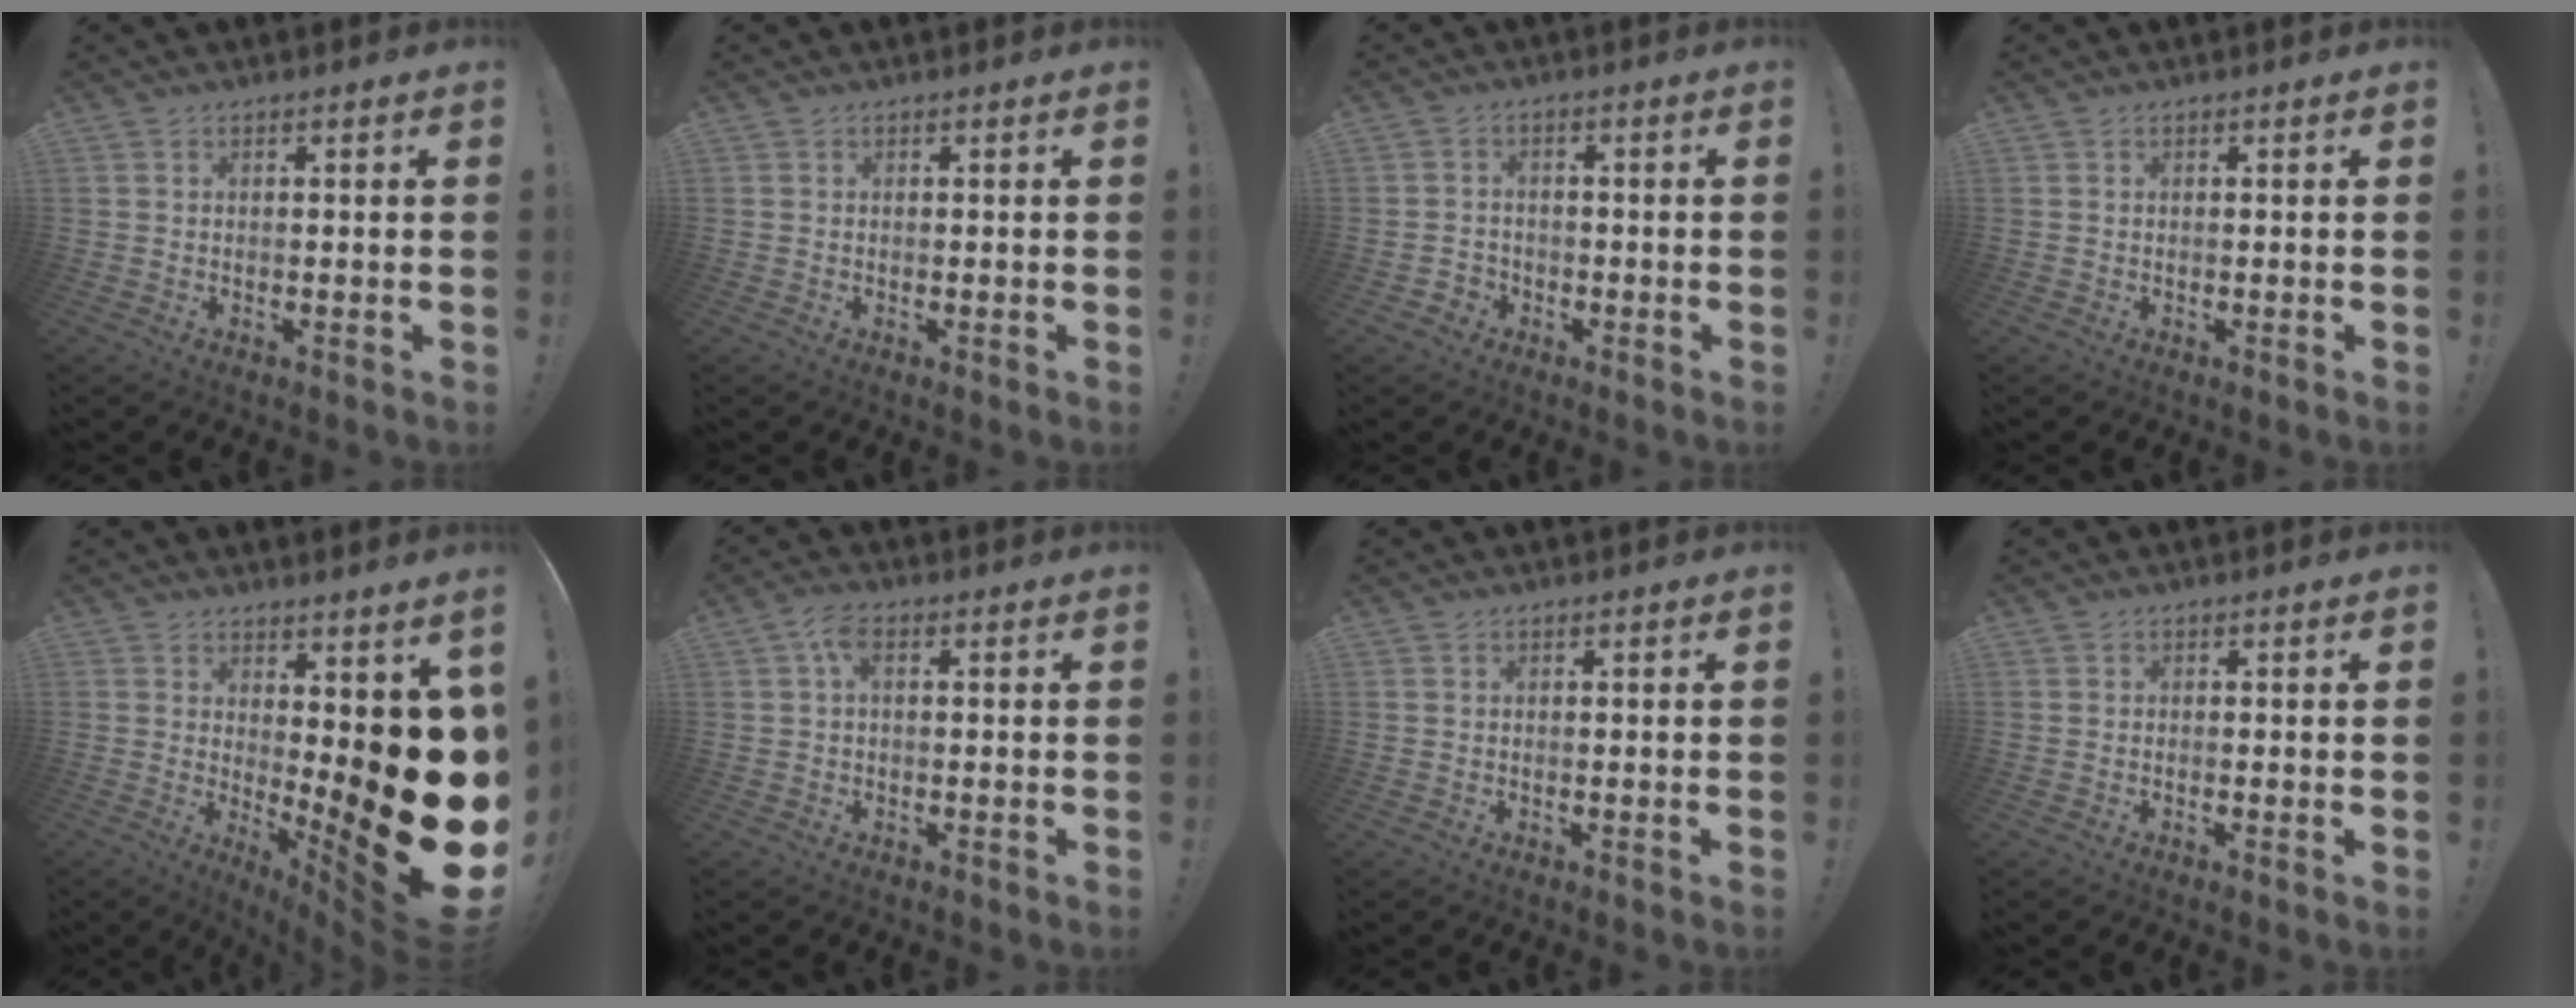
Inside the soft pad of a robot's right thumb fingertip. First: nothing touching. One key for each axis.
{"total": 0.0}
{"total": 3.0, "fx": -1.8, "fy": 2.3, "fz": 0.8, "tx": -0.017, "ty": 0.004, "tz": -0.035}
{"total": 0.0}
{"total": 16.1, "fx": -0.8, "fy": 4.5, "fz": 15.5, "tx": -0.182, "ty": -0.038, "tz": 0.001}
{"total": 3.9, "fx": 0.7, "fy": 1.8, "fz": 3.5, "tx": -0.059, "ty": 0.006, "tz": 0.010}
{"total": 0.0}
{"total": 0.6, "fx": -0.1, "fy": -0.1, "fz": 0.6, "tx": -0.002, "ty": -0.005, "tz": -0.003}